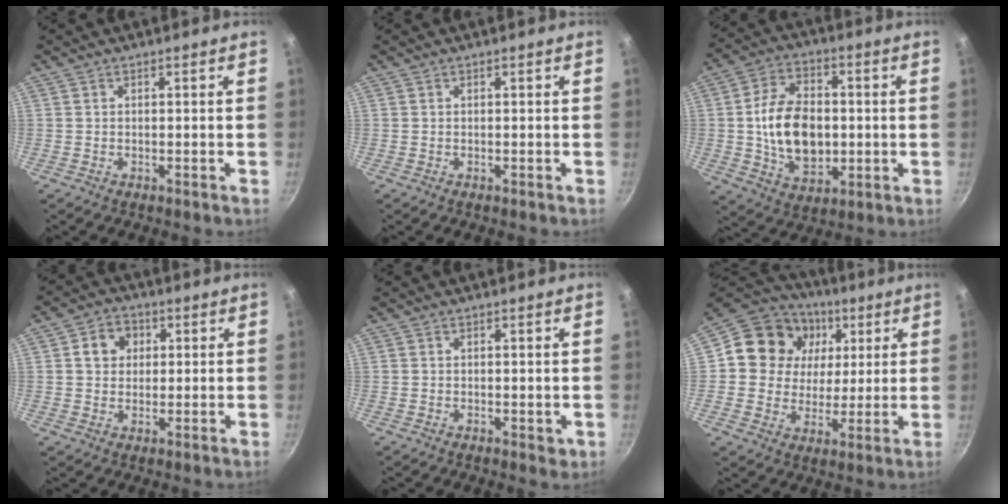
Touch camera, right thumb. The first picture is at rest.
{"total": 0.0}
{"total": 15.5, "force": [-0.2, 10.4, 11.5], "torque": [-0.174, 0.006, -0.003]}
{"total": 5.9, "force": [1.5, 5.1, 2.7], "torque": [-0.013, 0.007, 0.016]}
{"total": 1.3, "force": [0.3, 0.8, 0.9], "torque": [-0.009, -0.002, 0.004]}
{"total": 16.6, "force": [4.9, 14.3, 6.8], "torque": [-0.093, 0.002, 0.072]}